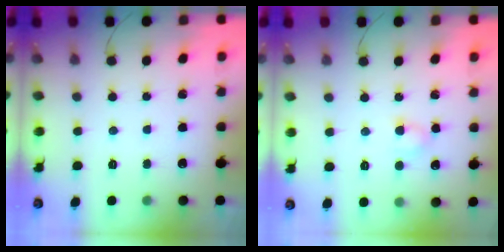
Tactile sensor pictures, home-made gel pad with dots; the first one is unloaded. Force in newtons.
{"total": 3.4, "press": 3.2, "slide": 1.2}